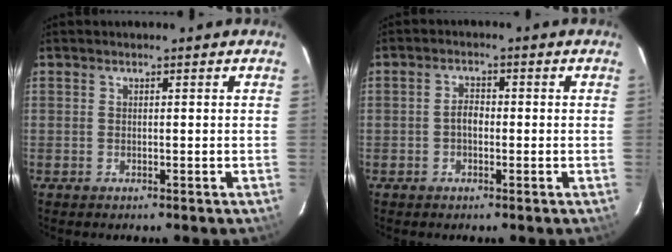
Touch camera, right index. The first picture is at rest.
{"total": 2.3, "force": [-0.5, 1.4, 1.7], "torque": [-0.033, 0.008, -0.011]}